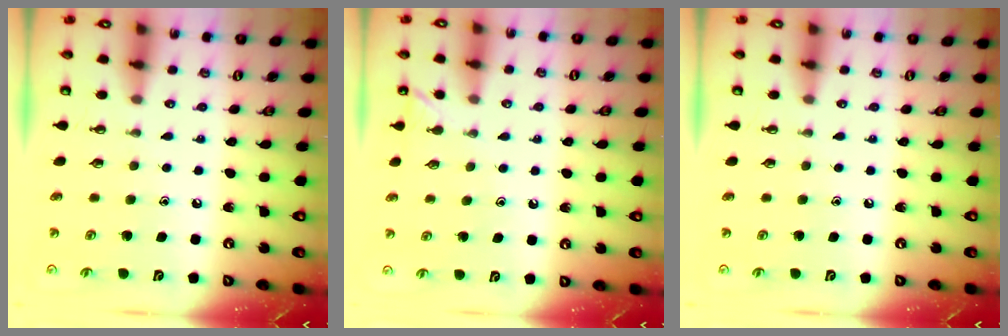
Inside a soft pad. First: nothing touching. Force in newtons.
{"total": 2.2, "press": 2.2, "slide": 0.3}
{"total": 0.0}